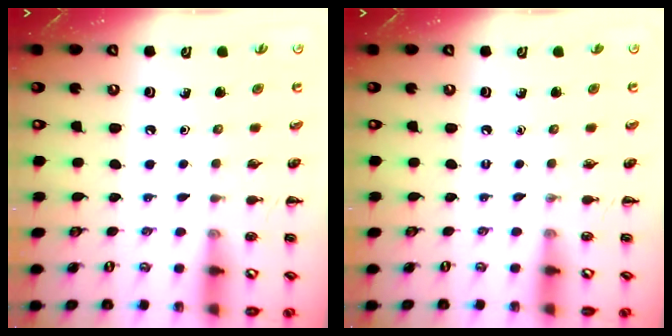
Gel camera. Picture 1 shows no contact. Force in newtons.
{"total": 0.0}